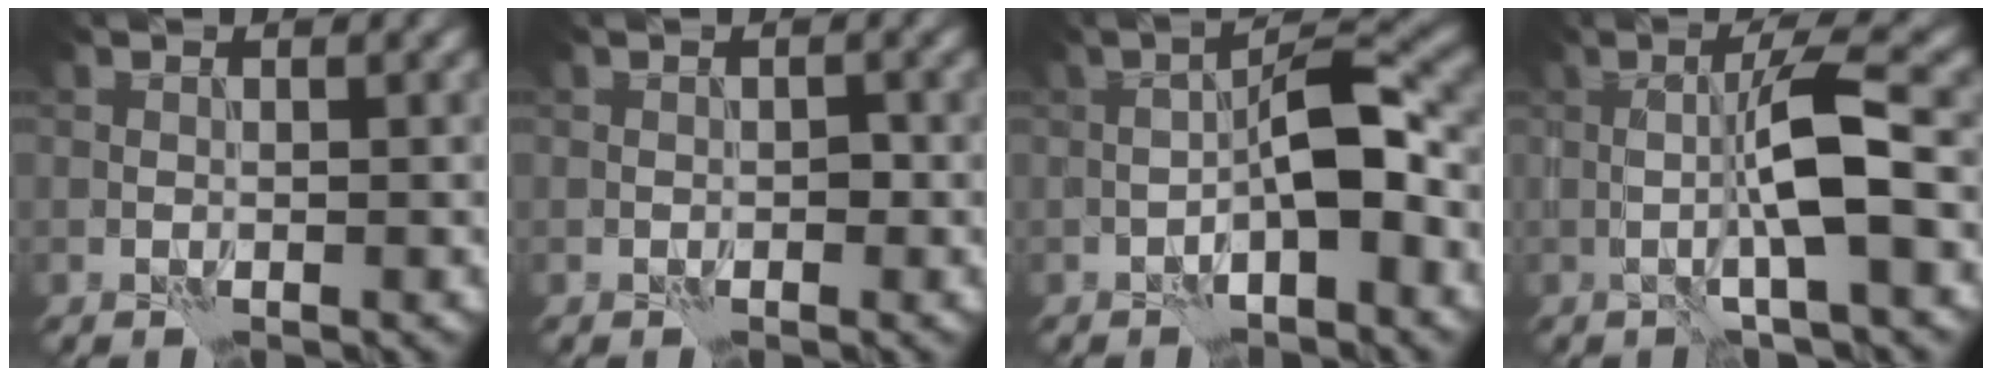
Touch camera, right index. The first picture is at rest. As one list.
[{"total": 0.0}, {"total": 4.2, "force": [-1.1, 0.8, 4.0], "torque": [-0.083, 0.011, -0.029]}, {"total": 4.3, "force": [0.4, 0.2, 4.3], "torque": [-0.096, 0.002, -0.003]}]